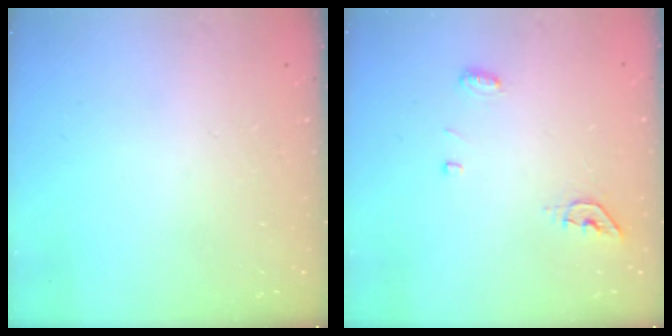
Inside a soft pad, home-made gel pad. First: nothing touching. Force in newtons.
{"total": 8.4, "press": 5.6, "slide": 6.3}